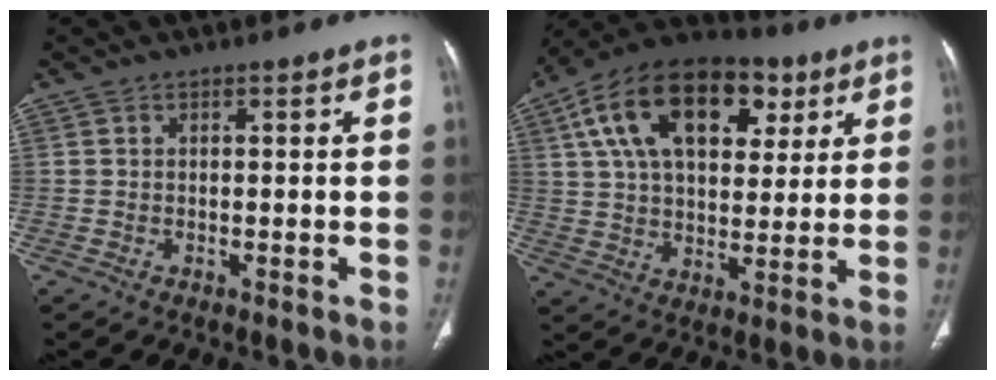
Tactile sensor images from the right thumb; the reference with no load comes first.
{"total": 23.4, "force": [9.4, 13.9, 16.3], "torque": [-0.258, 0.013, 0.152]}